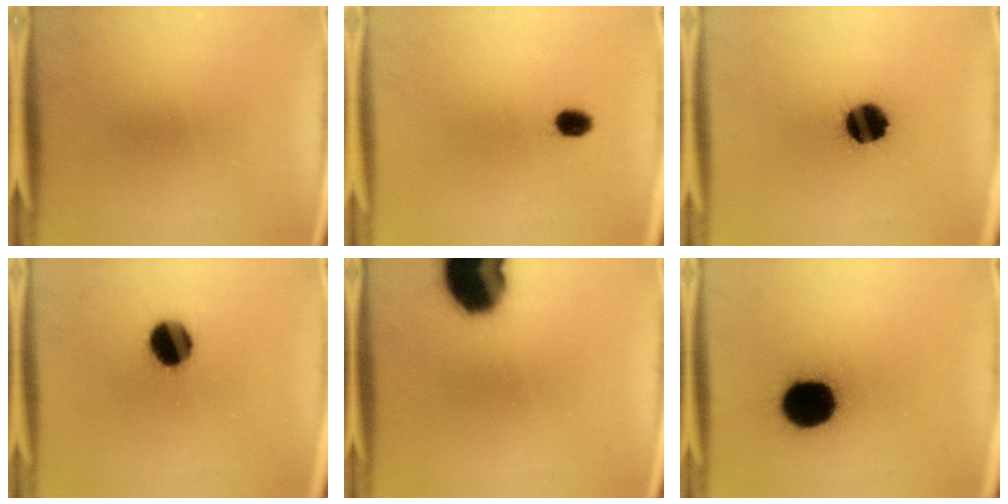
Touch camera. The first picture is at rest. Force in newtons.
{"total": 2.7}
{"total": 11.2}
{"total": 9.6}
{"total": 18.4}
{"total": 18.5}